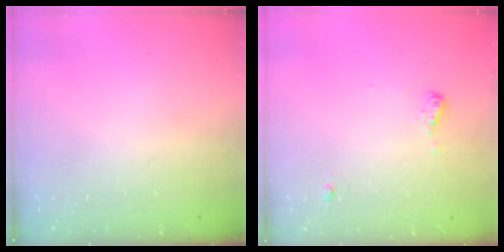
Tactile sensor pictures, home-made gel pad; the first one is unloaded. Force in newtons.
{"total": 7.0, "press": 6.3, "slide": 2.9}